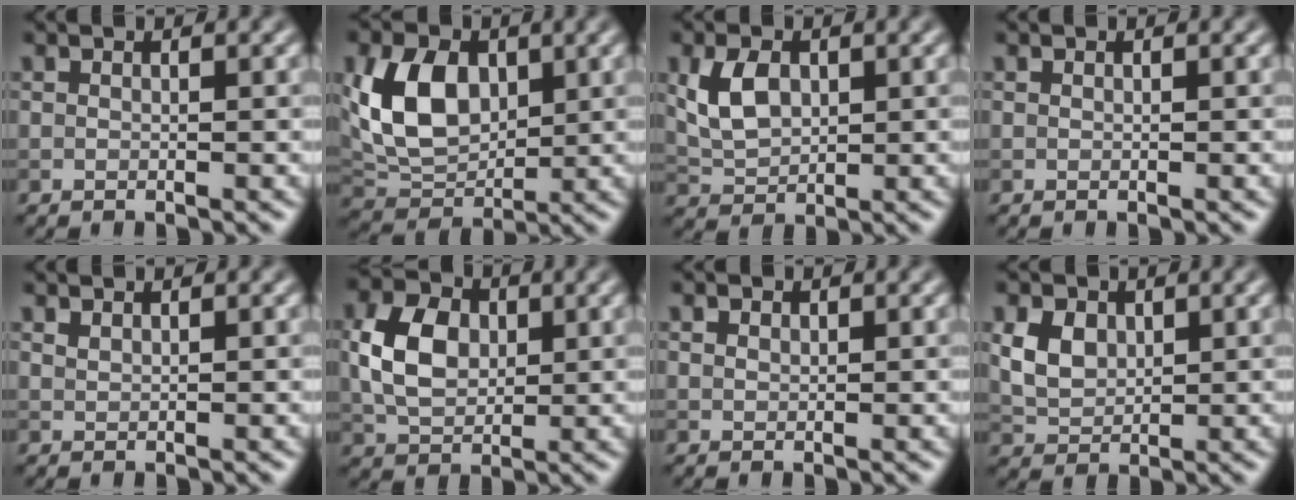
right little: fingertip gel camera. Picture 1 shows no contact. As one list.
[{"total": 8.0, "force": [1.5, 5.4, 5.7], "torque": [-0.120, 0.002, 0.027]}, {"total": 4.0, "force": [1.0, 2.7, 2.9], "torque": [-0.066, 0.003, 0.021]}, {"total": 0.0}, {"total": 0.6, "force": [0.5, 0.1, 0.2], "torque": [-0.008, 0.001, 0.015]}, {"total": 6.0, "force": [0.8, 4.3, 4.2], "torque": [-0.087, 0.008, 0.014]}, {"total": 0.9, "force": [0.6, 0.6, 0.3], "torque": [-0.006, -0.002, 0.008]}, {"total": 3.5, "force": [1.0, 2.6, 2.2], "torque": [-0.053, 0.001, 0.020]}]